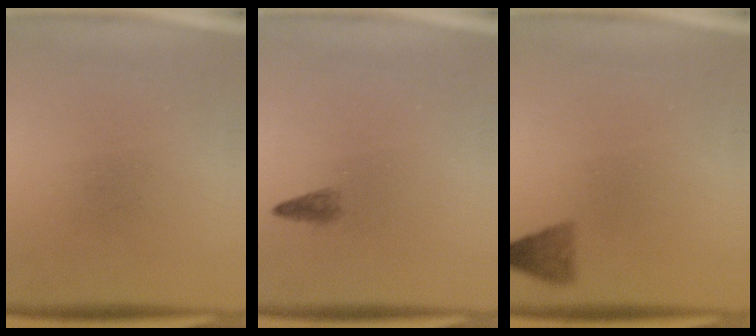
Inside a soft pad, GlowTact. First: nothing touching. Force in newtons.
{"total": 1.1}
{"total": 2.5}